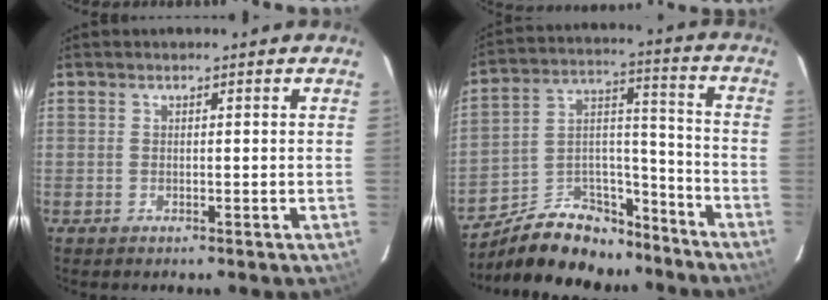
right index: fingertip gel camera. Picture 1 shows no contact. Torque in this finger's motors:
{"motor_torque": [0.57, -0.89, -0.04, -0.09]}